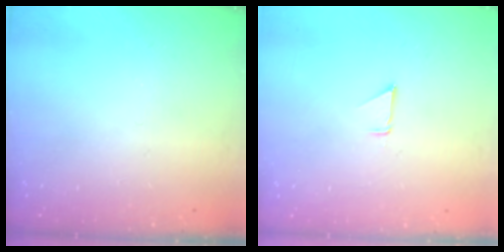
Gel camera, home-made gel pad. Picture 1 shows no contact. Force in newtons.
{"total": 0.9, "press": 0.9, "slide": 0.1}